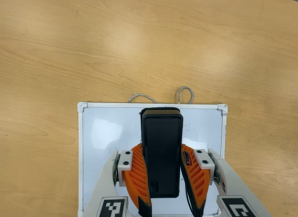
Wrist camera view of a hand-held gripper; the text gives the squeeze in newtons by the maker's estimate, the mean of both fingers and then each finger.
{"total": 10.2, "left": 8.5, "right": 11.9}